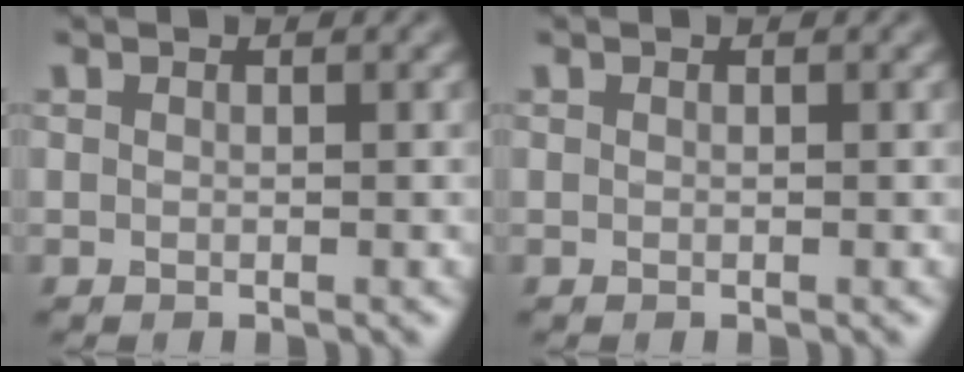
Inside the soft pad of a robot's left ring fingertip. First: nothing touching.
{"total": 0.0}